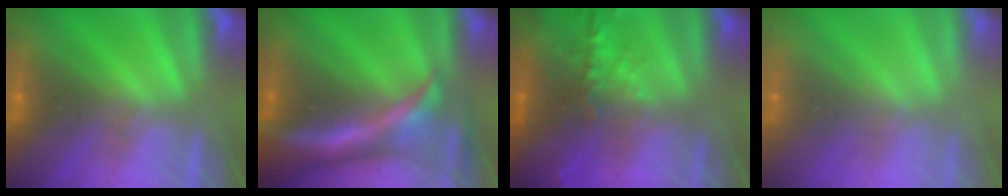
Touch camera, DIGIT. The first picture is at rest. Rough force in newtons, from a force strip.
{"total": 7.6}
{"total": 6.4}
{"total": 7.7}